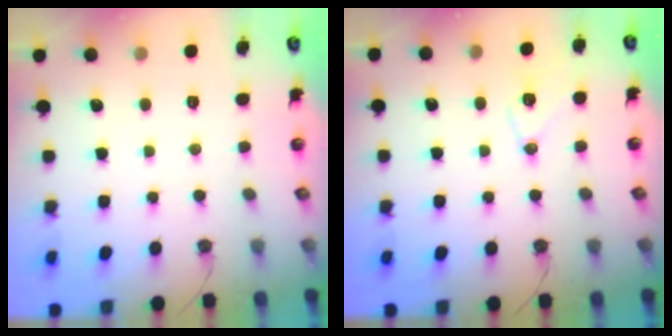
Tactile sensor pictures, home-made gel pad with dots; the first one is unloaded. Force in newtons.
{"total": 10.3, "press": 10.1, "slide": 1.8}